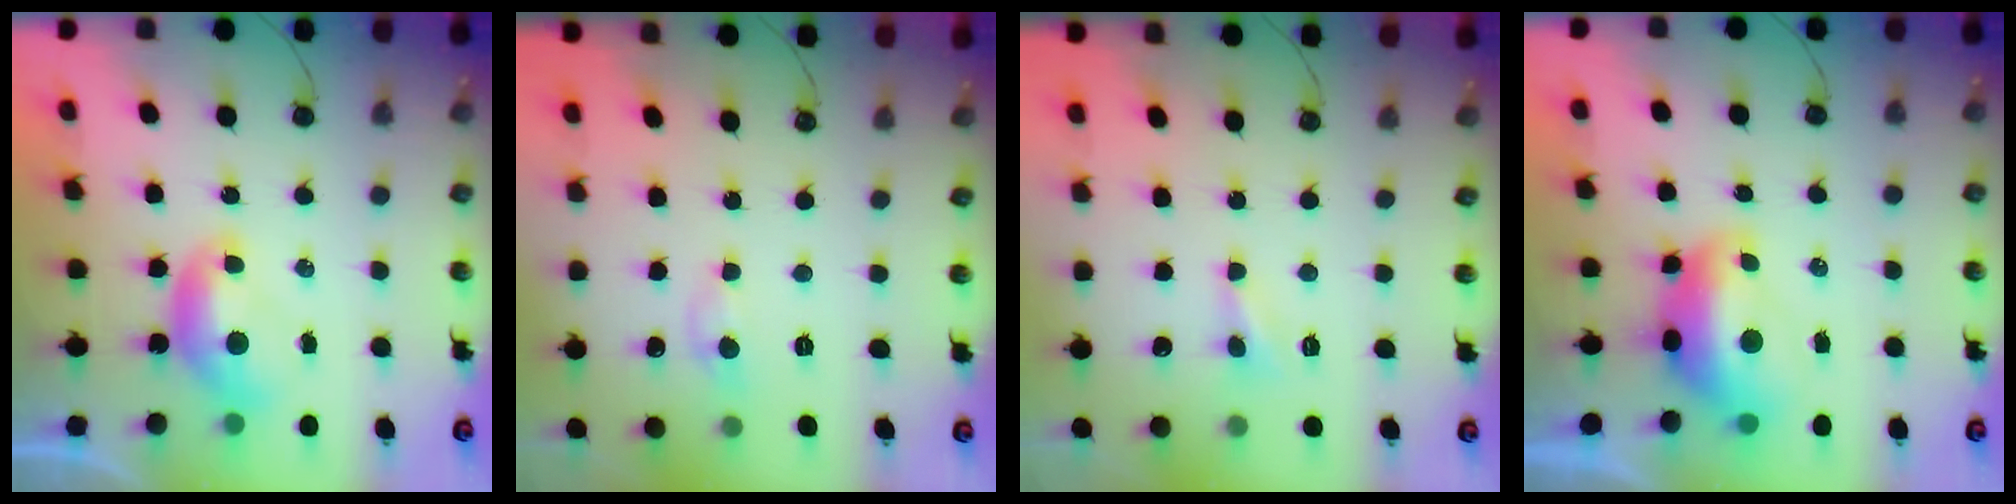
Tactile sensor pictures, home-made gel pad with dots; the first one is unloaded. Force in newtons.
{"total": 1.5, "press": 1.5, "slide": 0.1}
{"total": 2.4, "press": 2.3, "slide": 0.4}
{"total": 2.9, "press": 2.8, "slide": 0.7}